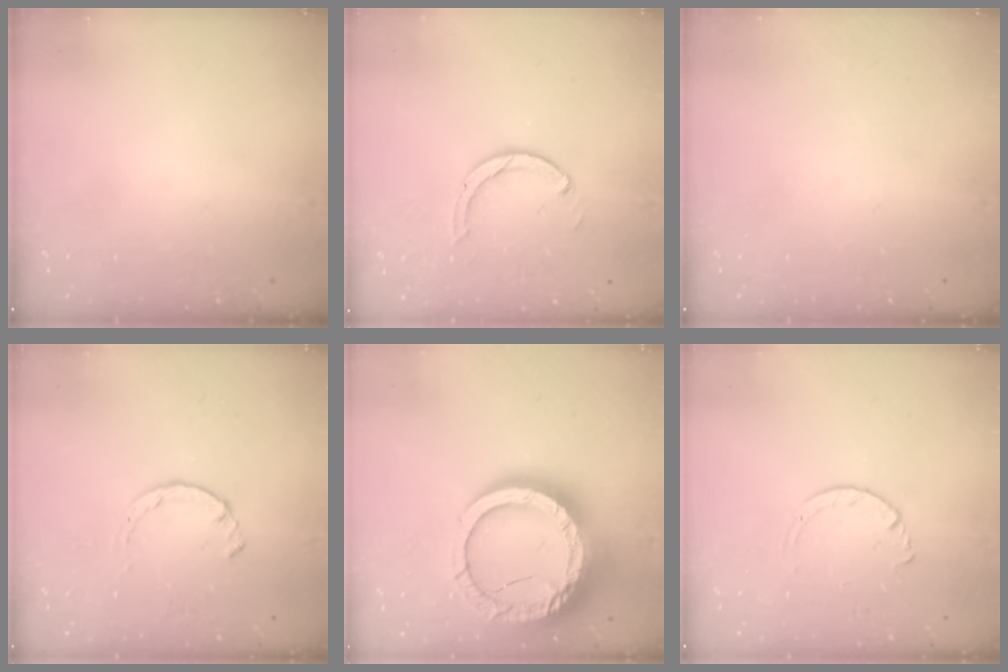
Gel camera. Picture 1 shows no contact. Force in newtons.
{"total": 3.0, "press": 3.0, "slide": 0.3}
{"total": 0.0}
{"total": 2.8, "press": 2.8, "slide": 0.4}
{"total": 22.8, "press": 22.7, "slide": 2.3}
{"total": 2.9, "press": 2.8, "slide": 0.3}